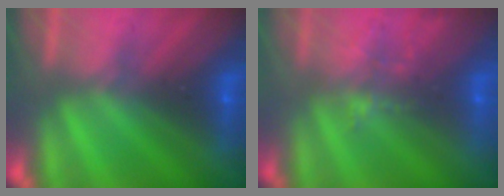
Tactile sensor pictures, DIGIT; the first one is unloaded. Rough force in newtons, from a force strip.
{"total": 1.6}